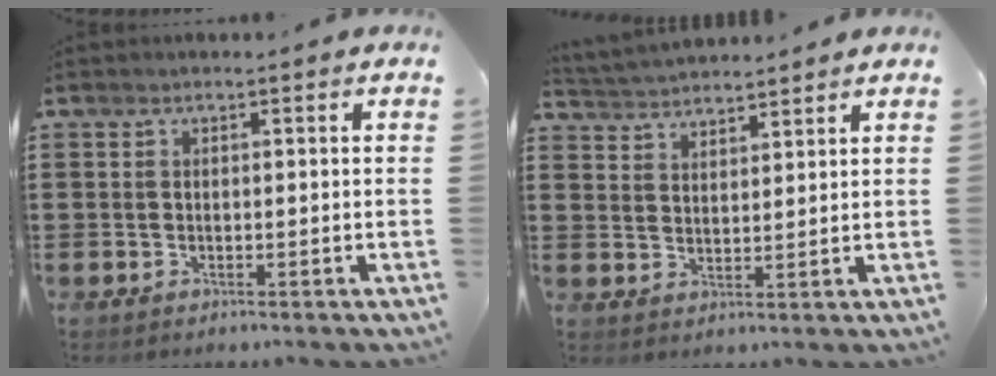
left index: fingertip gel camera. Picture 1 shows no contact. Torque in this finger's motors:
{"motor_torque": [2.14, 0.00, 0.19, 0.09]}